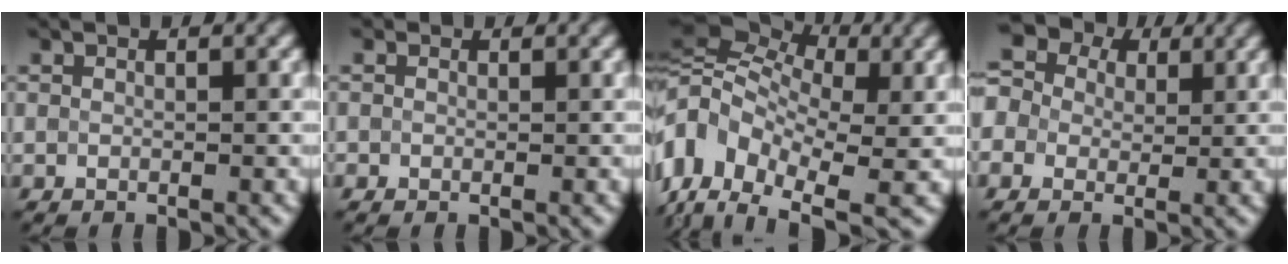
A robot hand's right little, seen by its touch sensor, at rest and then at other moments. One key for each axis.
{"total": 0.8, "fx": 0.2, "fy": 0.7, "fz": 0.0, "tx": 0.004, "ty": -0.002, "tz": -0.004}
{"total": 12.3, "fx": -2.1, "fy": 8.0, "fz": 9.1, "tx": -0.193, "ty": 0.020, "tz": -0.022}
{"total": 11.0, "fx": 3.5, "fy": 8.9, "fz": 5.3, "tx": -0.127, "ty": 0.050, "tz": 0.027}